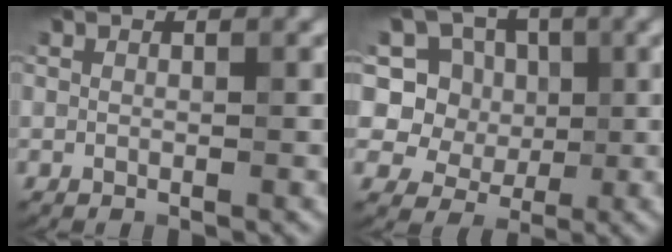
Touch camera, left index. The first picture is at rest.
{"total": 6.9, "force": [2.1, 6.0, 2.5], "torque": [-0.042, 0.005, 0.025]}